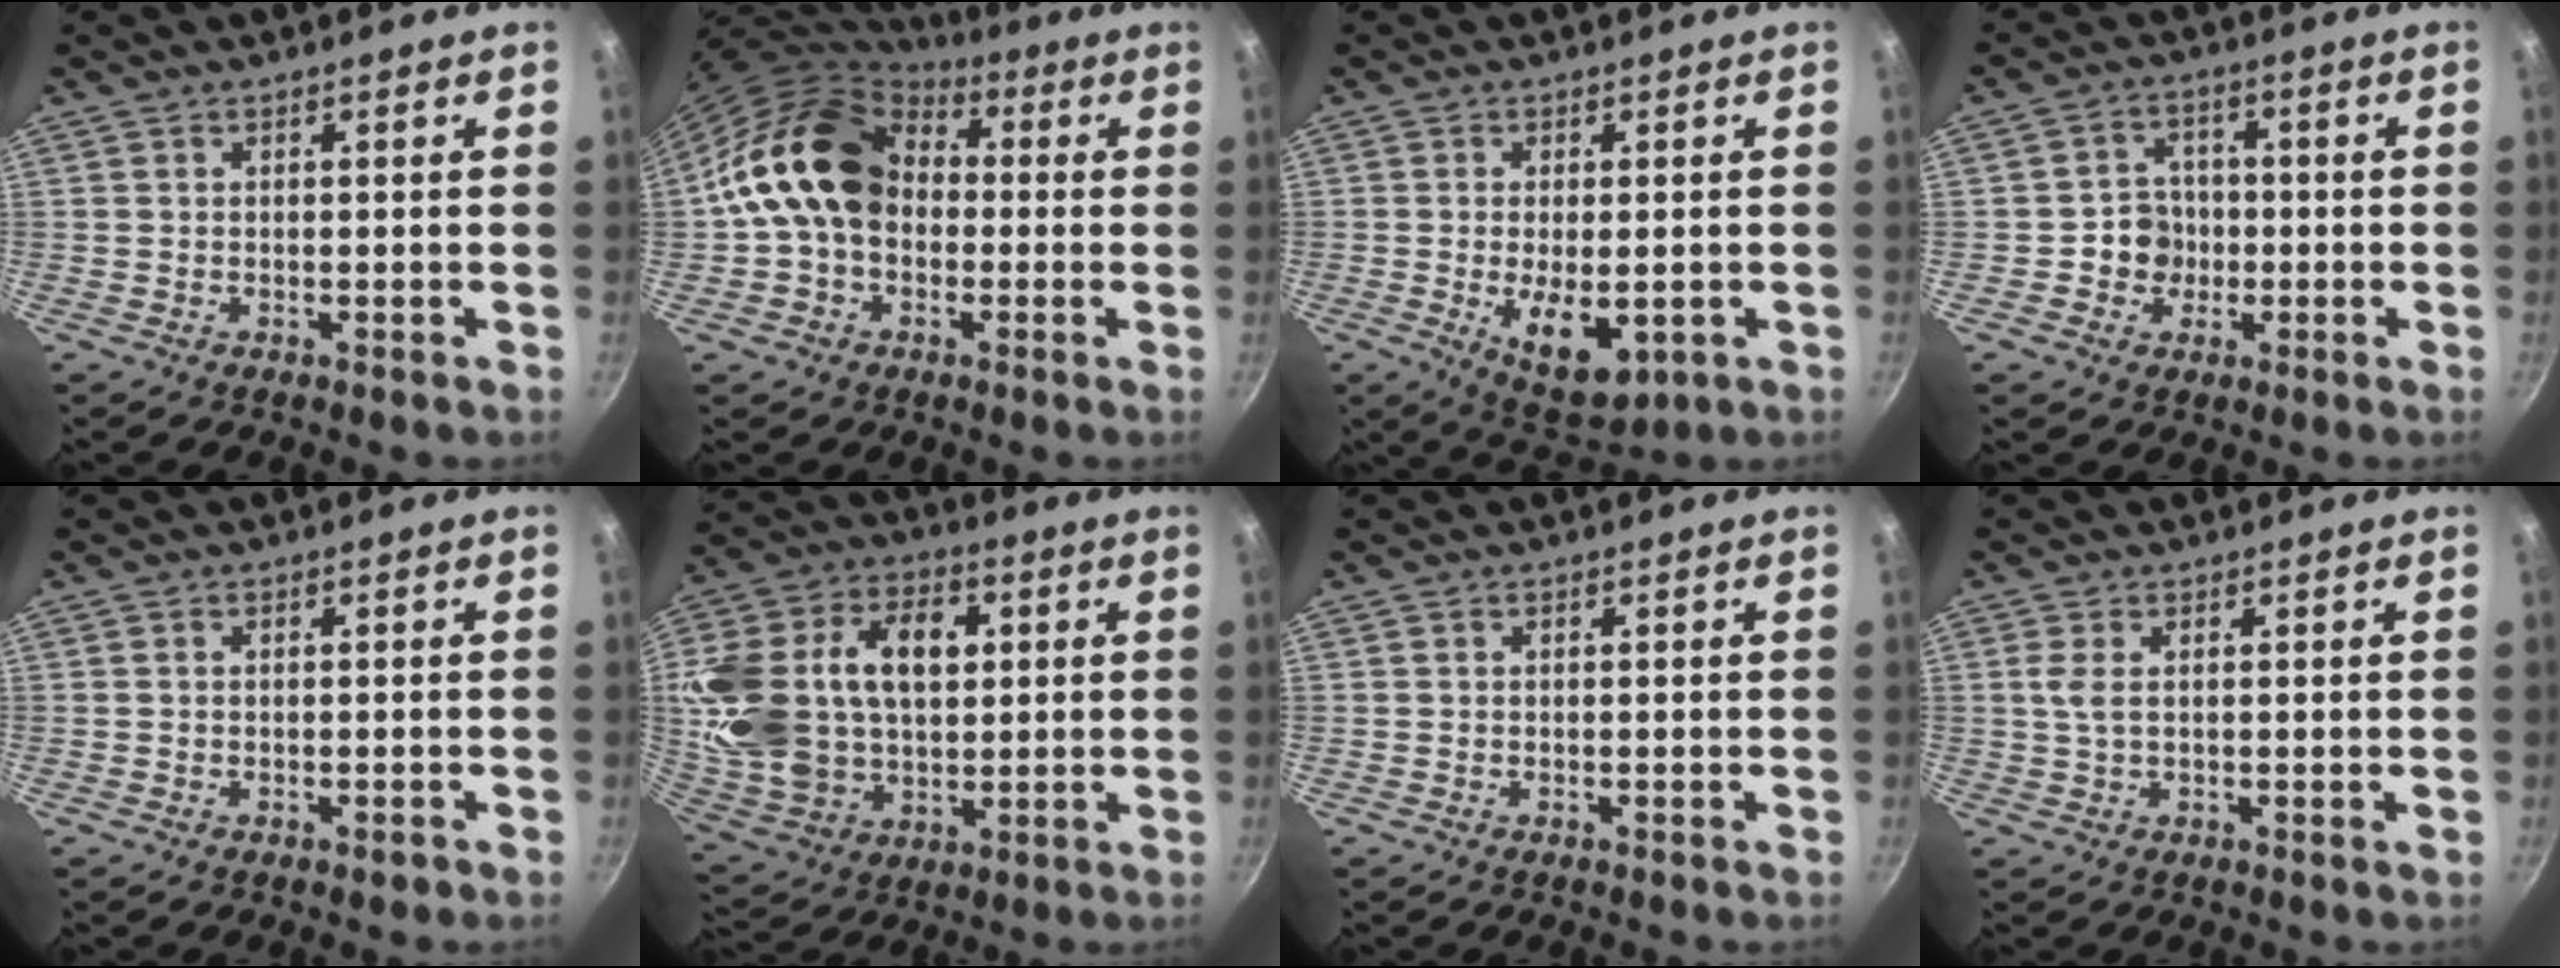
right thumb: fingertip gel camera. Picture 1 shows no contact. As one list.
[{"total": 16.4, "force": [0.5, 12.4, 10.7], "torque": [-0.158, 0.038, -0.006]}, {"total": 9.4, "force": [-1.9, 4.7, 8.0], "torque": [-0.112, -0.009, -0.013]}, {"total": 5.8, "force": [-1.2, 5.4, 1.9], "torque": [0.005, 0.016, -0.027]}, {"total": 0.9, "force": [-0.5, 0.4, 0.6], "torque": [-0.010, 0.003, -0.006]}, {"total": 24.8, "force": [3.8, 16.9, 17.7], "torque": [-0.340, 0.016, 0.073]}, {"total": 0.0}, {"total": 2.4, "force": [0.6, 0.9, 2.2], "torque": [-0.049, 0.000, 0.013]}]